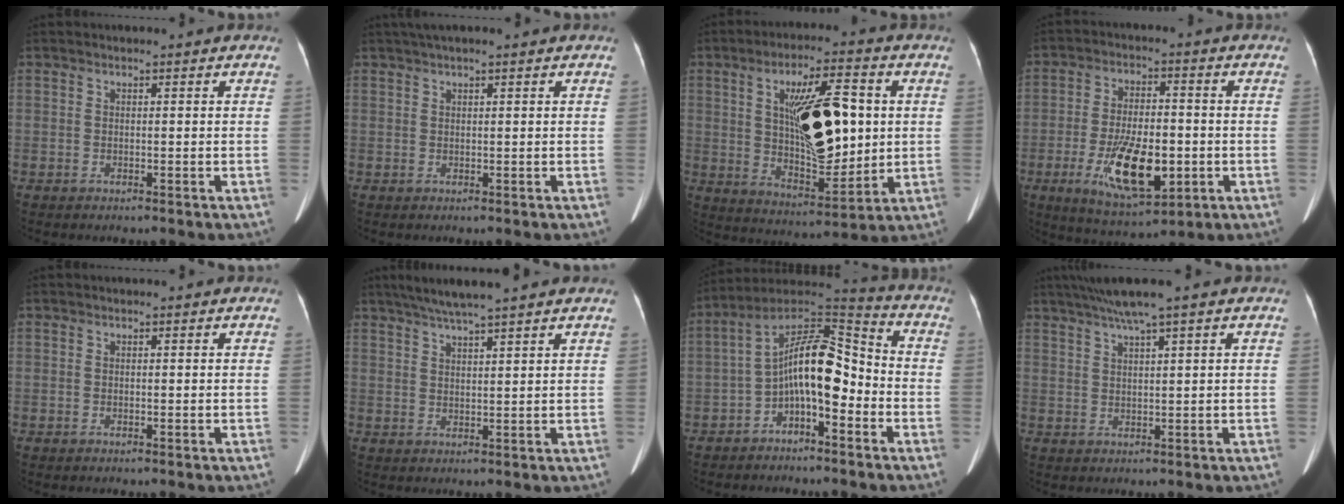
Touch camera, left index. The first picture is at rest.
{"total": 3.4, "force": [2.6, 0.1, 2.2], "torque": [-0.035, 0.032, 0.045]}
{"total": 15.5, "force": [2.4, 4.7, 14.6], "torque": [-0.247, 0.007, 0.043]}
{"total": 12.4, "force": [-3.4, 4.6, 10.9], "torque": [-0.206, -0.012, -0.052]}
{"total": 0.0}
{"total": 8.3, "force": [6.8, -0.5, 4.7], "torque": [-0.078, 0.027, 0.103]}
{"total": 11.5, "force": [-3.2, 4.0, 10.2], "torque": [-0.183, 0.048, -0.054]}
{"total": 5.0, "force": [3.6, -1.1, 3.3], "torque": [-0.066, 0.016, 0.069]}